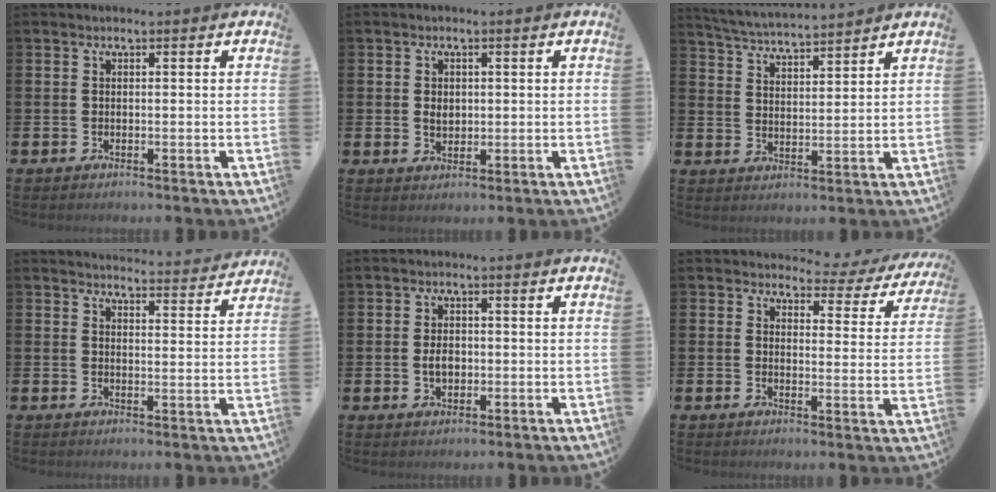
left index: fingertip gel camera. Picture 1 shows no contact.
{"total": 2.0, "force": [0.5, 1.6, 1.1], "torque": [-0.007, 0.002, 0.003]}
{"total": 4.6, "force": [4.6, -0.1, 0.3], "torque": [-0.027, -0.031, 0.081]}
{"total": 4.0, "force": [4.0, 0.2, 0.1], "torque": [-0.001, -0.036, 0.068]}
{"total": 2.7, "force": [-0.2, 1.9, 2.0], "torque": [-0.022, -0.001, -0.009]}
{"total": 2.7, "force": [2.2, 1.5, 0.7], "torque": [-0.018, -0.024, 0.027]}